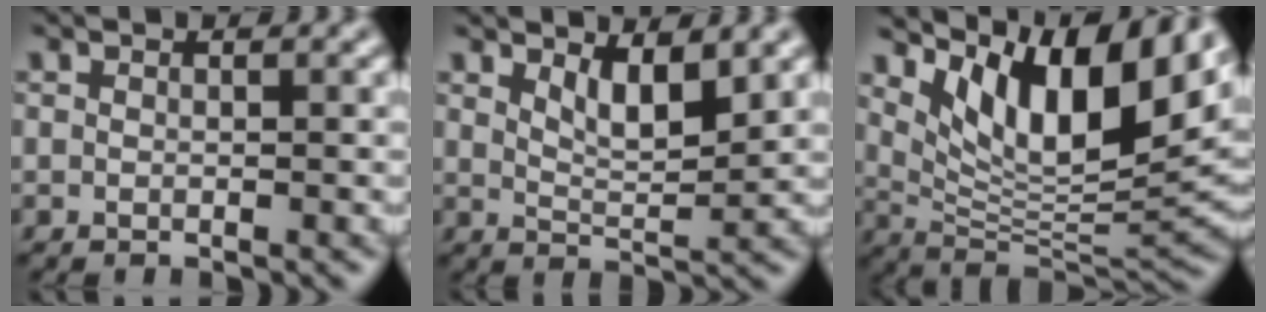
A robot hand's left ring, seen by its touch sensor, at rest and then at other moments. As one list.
[{"total": 3.3, "force": [2.0, 1.0, 2.4], "torque": [-0.045, -0.010, 0.038]}, {"total": 11.4, "force": [6.3, 3.8, 8.7], "torque": [-0.143, -0.007, 0.121]}]